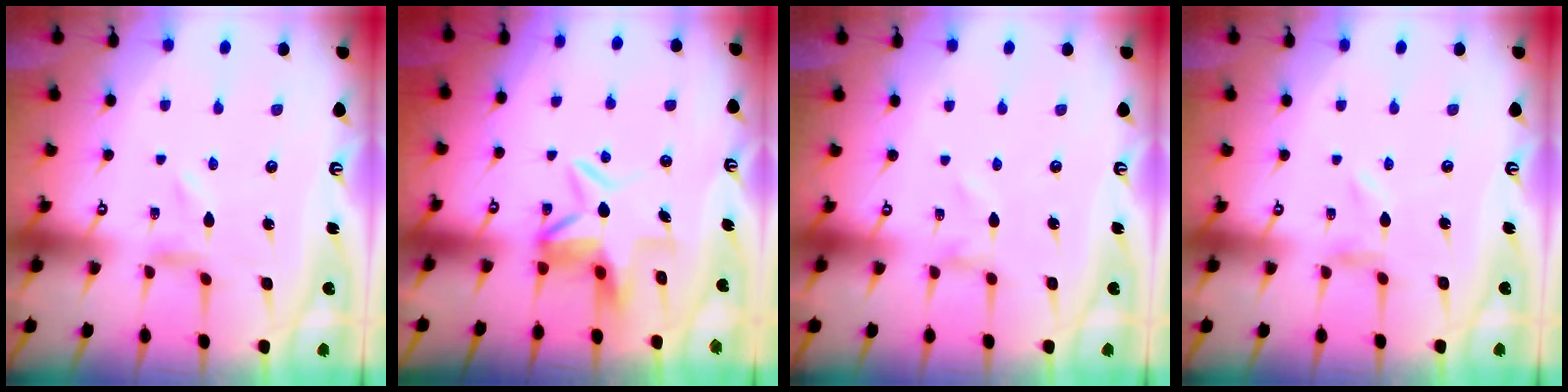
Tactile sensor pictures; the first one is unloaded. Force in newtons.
{"total": 6.5, "press": 6.5, "slide": 0.8}
{"total": 0.0}
{"total": 0.0}